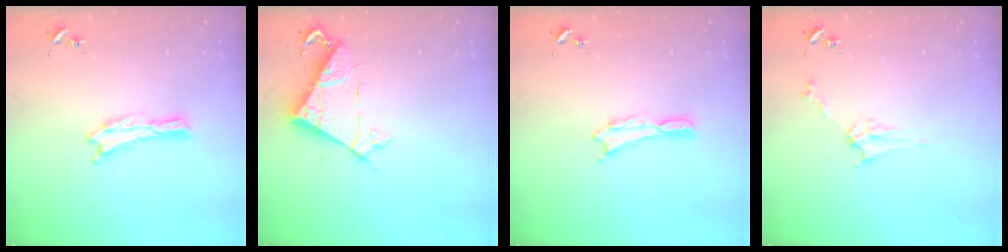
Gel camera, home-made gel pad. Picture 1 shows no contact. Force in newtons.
{"total": 6.6, "press": 6.5, "slide": 0.7}
{"total": 0.0}
{"total": 2.8, "press": 2.8, "slide": 0.3}